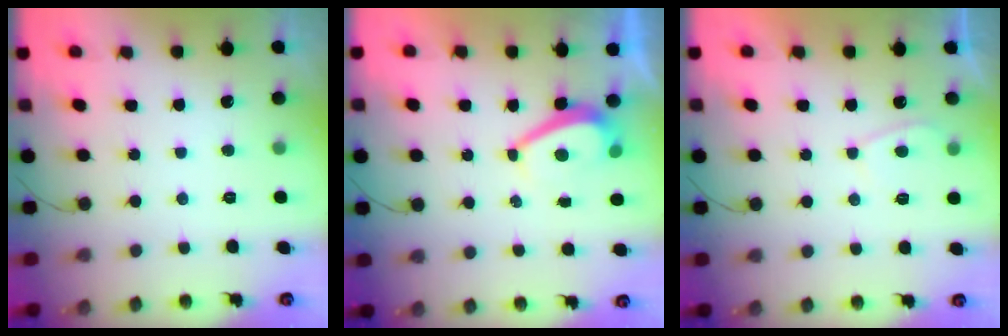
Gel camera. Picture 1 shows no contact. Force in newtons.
{"total": 3.0, "press": 2.9, "slide": 0.6}
{"total": 2.2, "press": 2.2, "slide": 0.5}